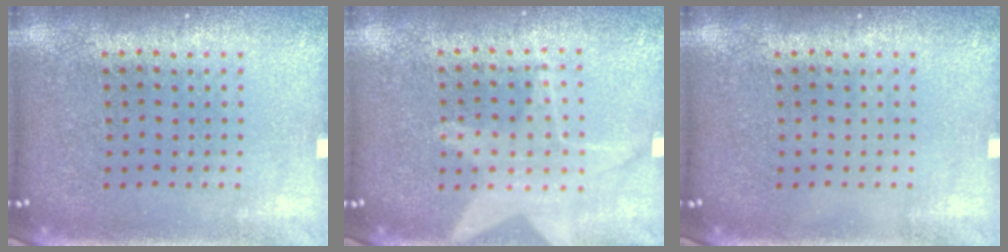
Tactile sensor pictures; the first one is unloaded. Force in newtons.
{"total": 1.4, "press": 1.3, "slide": 0.3}
{"total": 0.0}